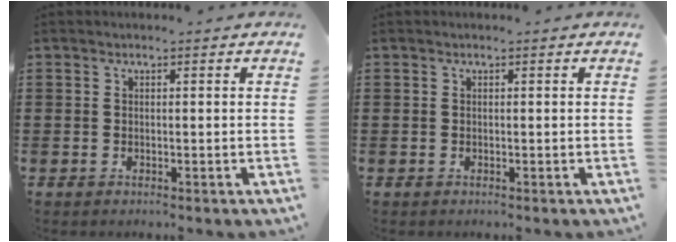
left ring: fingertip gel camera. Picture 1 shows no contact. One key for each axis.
{"total": 0.0}